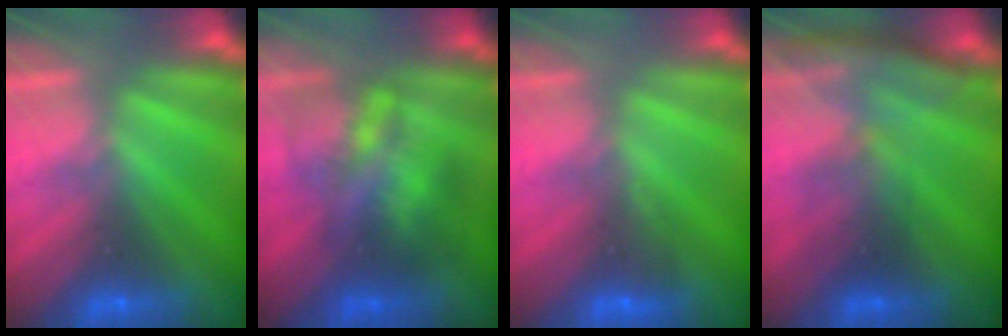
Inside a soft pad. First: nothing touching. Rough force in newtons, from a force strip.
{"total": 3.6}
{"total": 2.9}
{"total": 2.8}